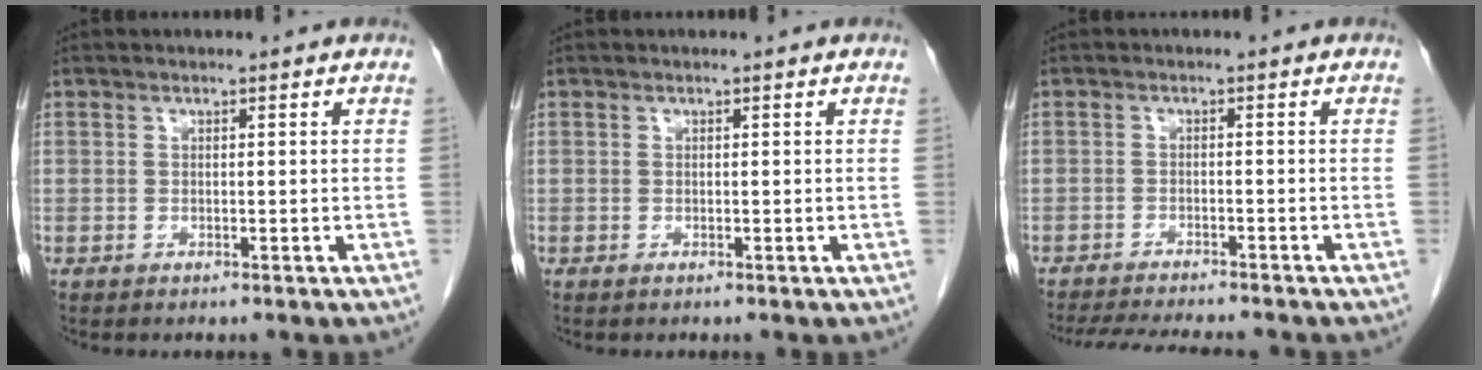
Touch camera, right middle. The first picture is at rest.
{"total": 0.0}
{"total": 11.6, "force": [-10.5, 1.4, 4.8], "torque": [-0.068, -0.013, -0.143]}